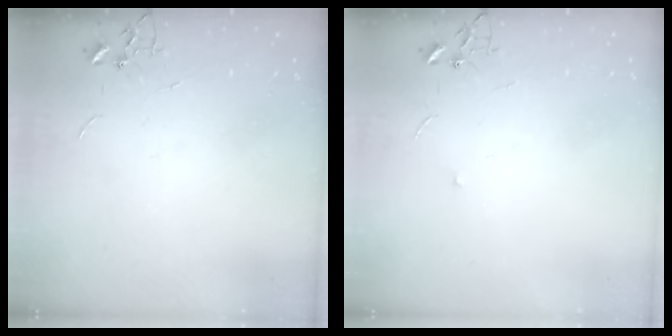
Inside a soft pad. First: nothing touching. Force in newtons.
{"total": 4.0, "press": 3.8, "slide": 1.2}